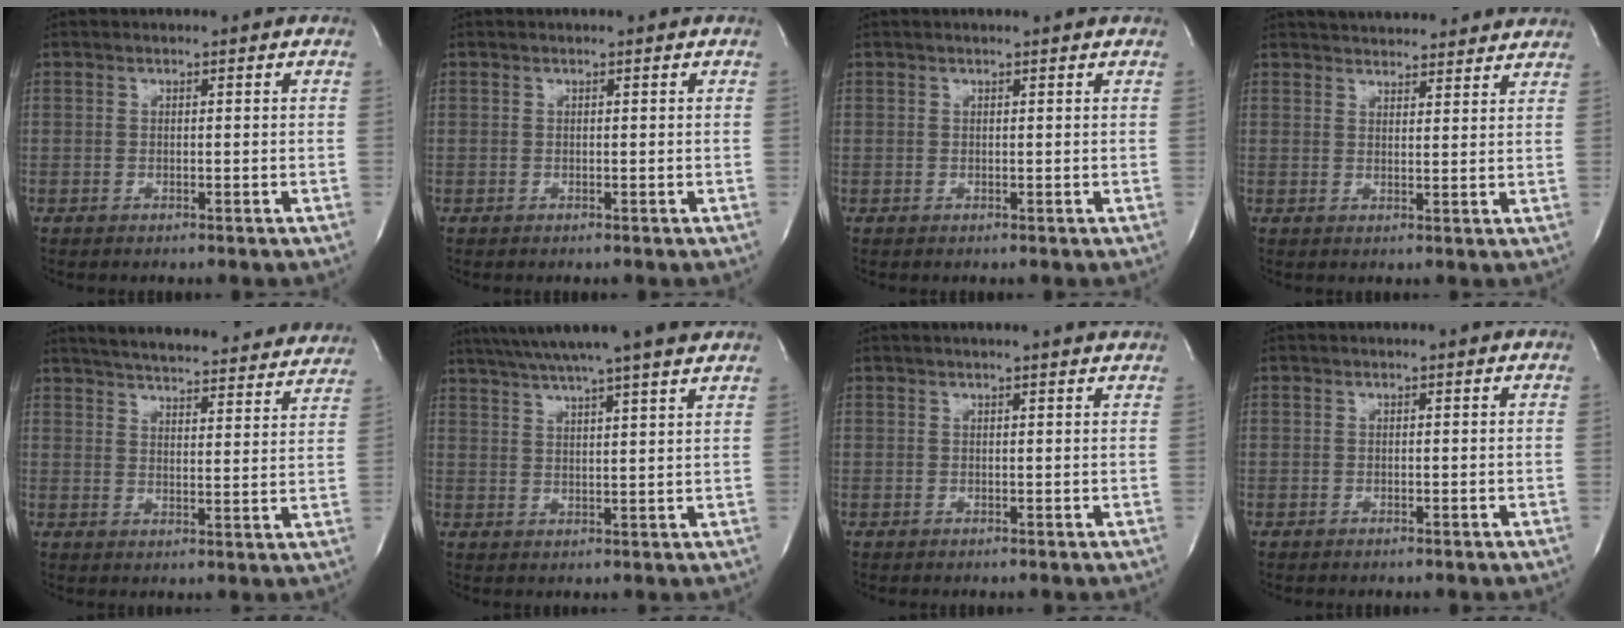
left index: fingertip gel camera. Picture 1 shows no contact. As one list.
[{"total": 0.0}, {"total": 1.8, "force": [1.6, -0.1, 0.7], "torque": [-0.013, 0.012, 0.019]}, {"total": 13.8, "force": [12.8, 3.0, 3.9], "torque": [-0.046, 0.027, 0.164]}, {"total": 28.9, "force": [26.7, 5.0, 9.7], "torque": [-0.158, -0.039, 0.327]}, {"total": 16.7, "force": [14.3, -0.4, 8.6], "torque": [-0.150, 0.021, 0.199]}, {"total": 5.4, "force": [5.0, -0.3, 2.2], "torque": [-0.029, 0.016, 0.048]}, {"total": 0.0}]